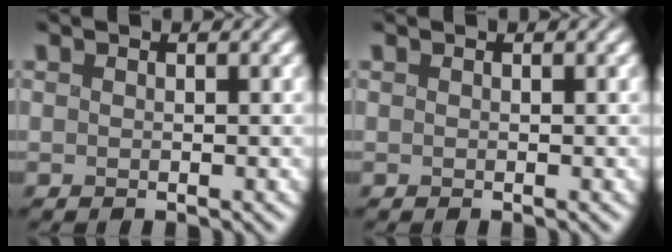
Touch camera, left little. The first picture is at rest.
{"total": 0.0}